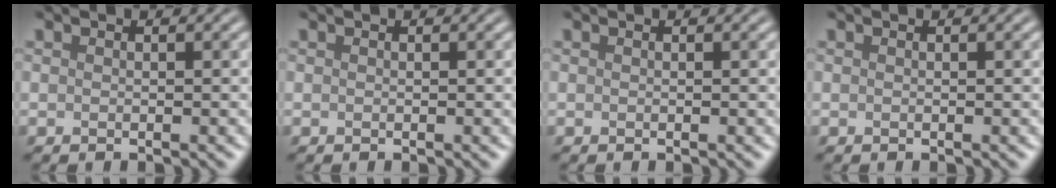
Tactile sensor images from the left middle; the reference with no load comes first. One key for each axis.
{"total": 0.0}
{"total": 0.0}
{"total": 0.0}